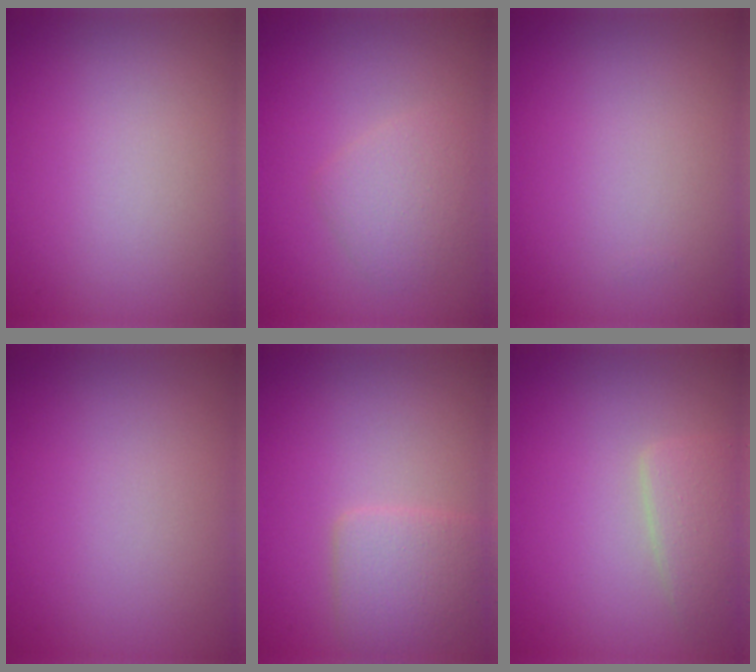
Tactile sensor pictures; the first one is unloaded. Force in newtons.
{"total": 2.2, "press": 2.2, "slide": 0.1}
{"total": 0.0}
{"total": 0.0}
{"total": 2.9, "press": 2.9, "slide": 0.0}
{"total": 2.5, "press": 2.5, "slide": 0.1}